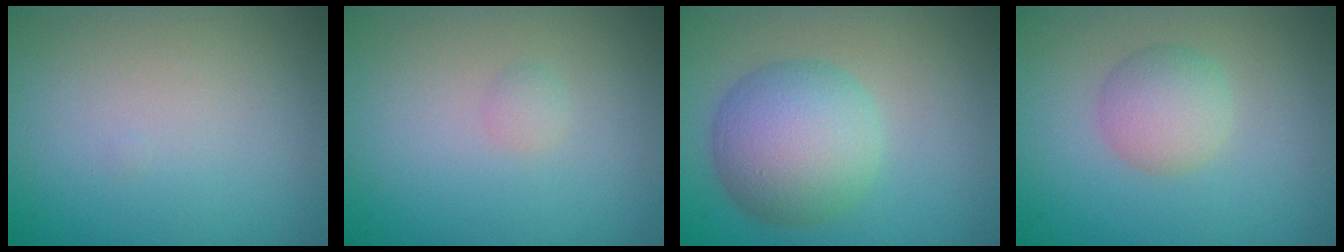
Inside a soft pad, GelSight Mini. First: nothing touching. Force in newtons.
{"total": 0.7, "press": 0.7, "slide": 0.0}
{"total": 7.1, "press": 7.1, "slide": 0.1}
{"total": 3.0, "press": 3.0, "slide": 0.0}